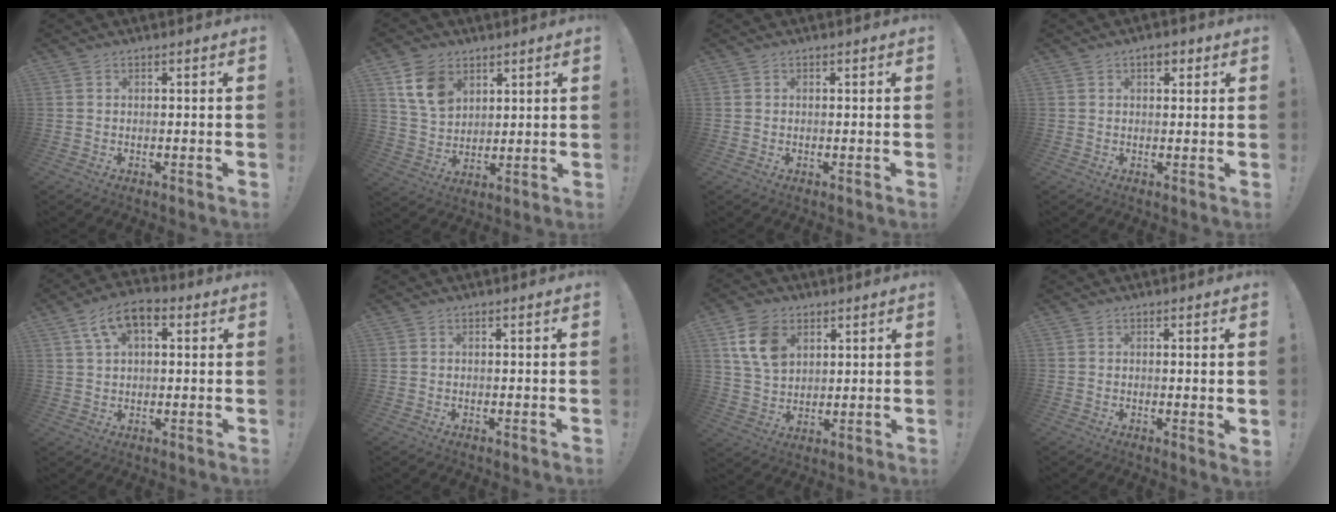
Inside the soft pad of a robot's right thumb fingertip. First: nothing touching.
{"total": 11.7, "force": [6.1, 8.2, 5.8], "torque": [-0.101, -0.016, 0.122]}
{"total": 0.0}
{"total": 3.1, "force": [1.5, 1.7, 2.0], "torque": [-0.023, -0.001, 0.022]}
{"total": 8.9, "force": [3.9, 4.5, 6.6], "torque": [-0.110, 0.000, 0.074]}
{"total": 0.0}
{"total": 12.5, "force": [5.4, 8.9, 6.9], "torque": [-0.114, -0.004, 0.109]}
{"total": 1.6, "force": [0.7, -0.3, 1.4], "torque": [-0.013, -0.007, 0.009]}